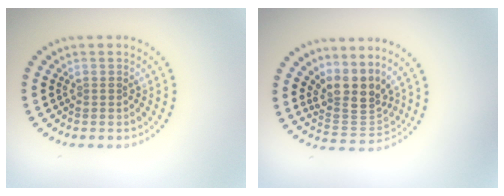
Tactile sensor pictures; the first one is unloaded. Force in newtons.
{"total": 3.9, "press": 2.8, "slide": 2.7}